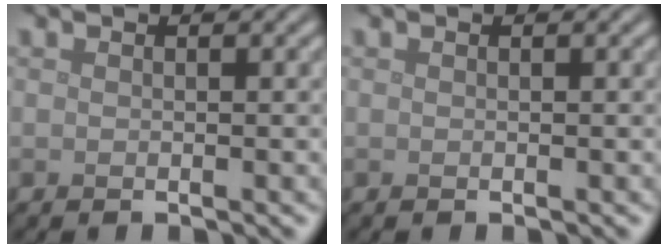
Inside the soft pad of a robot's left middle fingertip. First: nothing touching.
{"total": 0.0}